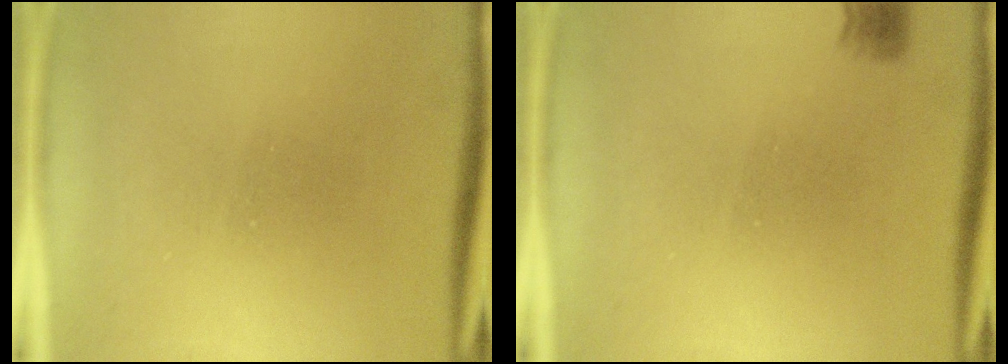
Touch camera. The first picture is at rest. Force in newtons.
{"total": 2.9}